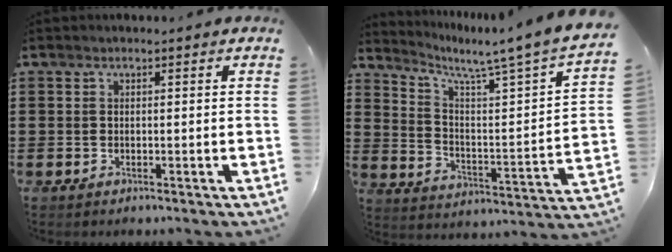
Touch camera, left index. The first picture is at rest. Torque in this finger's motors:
{"motor_torque": [2.14, 0.00, -0.01, 0.05]}